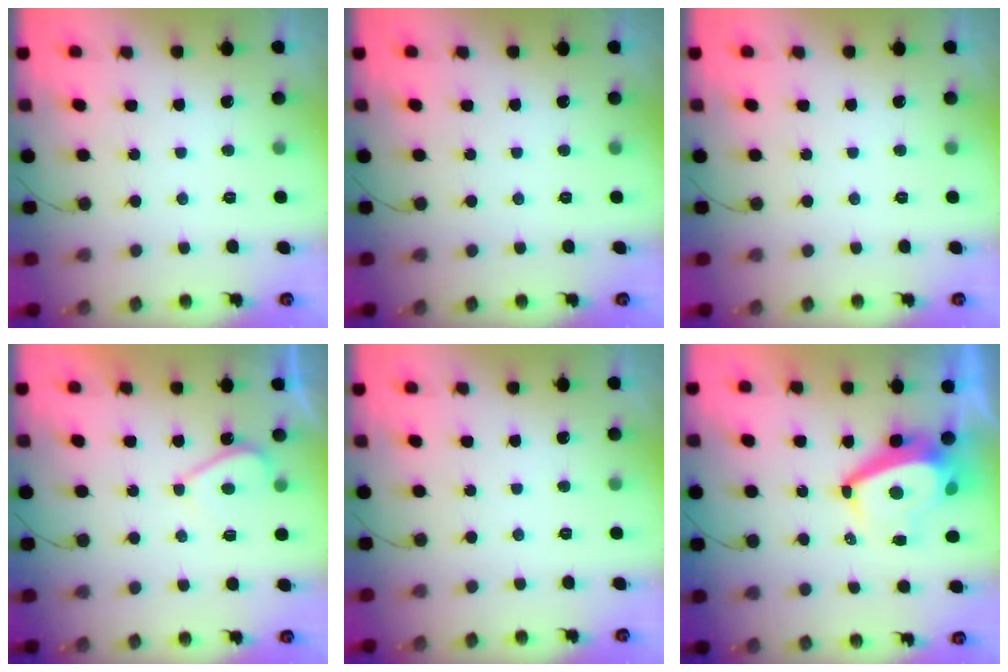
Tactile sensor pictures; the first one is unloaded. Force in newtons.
{"total": 0.0}
{"total": 0.0}
{"total": 3.2, "press": 3.1, "slide": 0.6}
{"total": 0.0}
{"total": 9.2, "press": 9.1, "slide": 0.9}